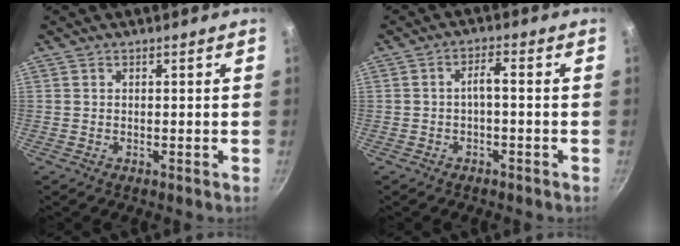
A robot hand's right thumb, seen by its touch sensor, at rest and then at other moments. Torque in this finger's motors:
{"motor_torque": [-0.21, 0.04, 0.30, 0.26, 0.02]}